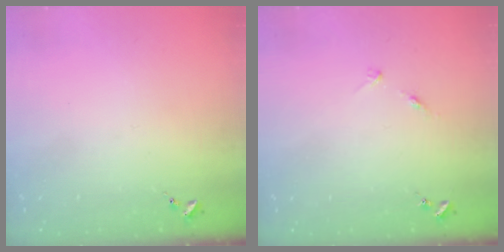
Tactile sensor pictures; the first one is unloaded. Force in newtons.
{"total": 5.1, "press": 5.1, "slide": 0.6}